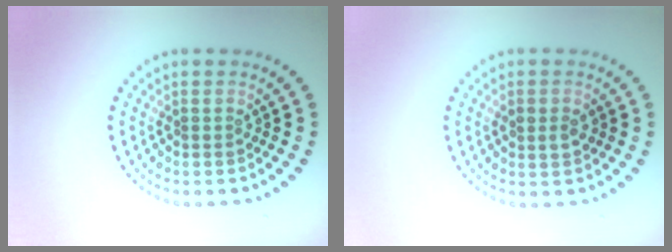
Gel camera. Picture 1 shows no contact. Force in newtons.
{"total": 1.5, "press": 1.5, "slide": 0.2}